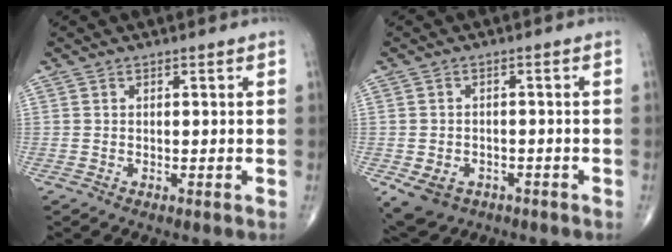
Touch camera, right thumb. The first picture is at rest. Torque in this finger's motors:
{"motor_torque": [1.29, 1.06, 0.52, -0.70, 0.01]}